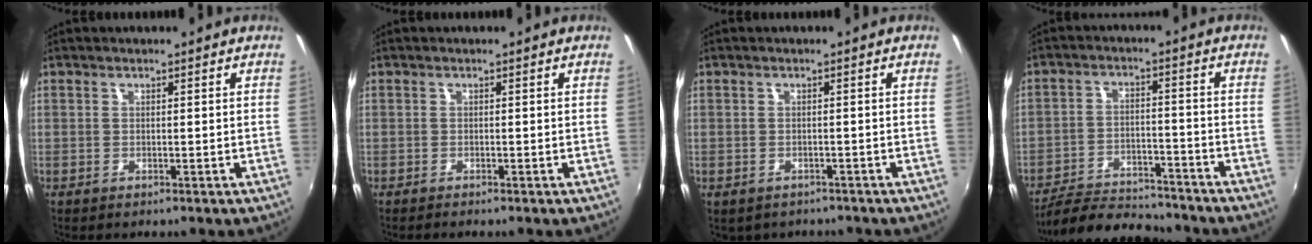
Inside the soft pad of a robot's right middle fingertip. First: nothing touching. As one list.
[{"total": 1.0, "force": [-0.9, 0.1, 0.3], "torque": [-0.007, -0.008, -0.018]}, {"total": 3.0, "force": [-2.0, 1.9, 1.1], "torque": [-0.026, -0.012, -0.022]}, {"total": 12.7, "force": [-11.7, 3.0, 3.9], "torque": [-0.100, 0.001, -0.184]}]